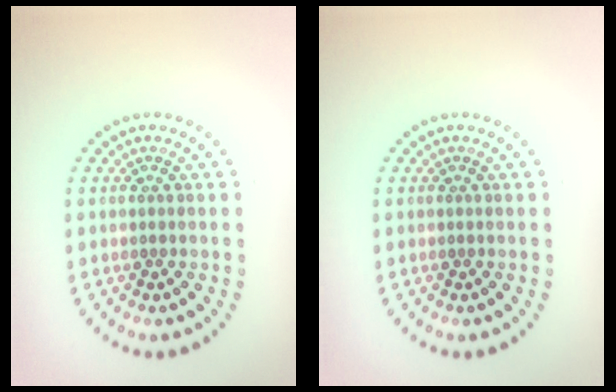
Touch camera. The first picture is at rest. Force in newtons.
{"total": 0.0}